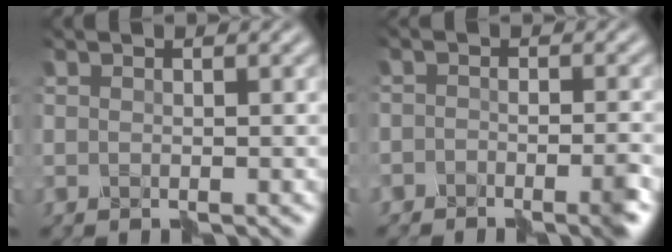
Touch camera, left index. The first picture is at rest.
{"total": 2.9, "force": [-2.6, 0.7, 1.0], "torque": [-0.013, 0.003, -0.042]}